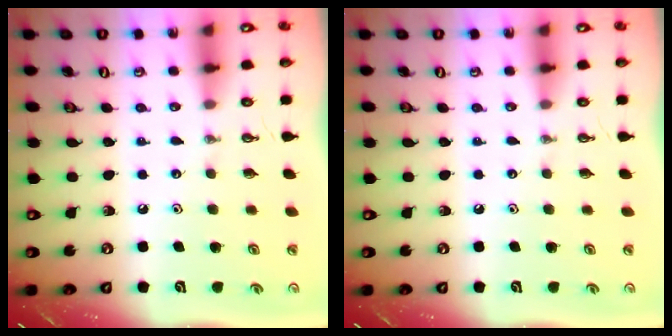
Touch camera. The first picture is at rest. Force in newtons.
{"total": 0.0}